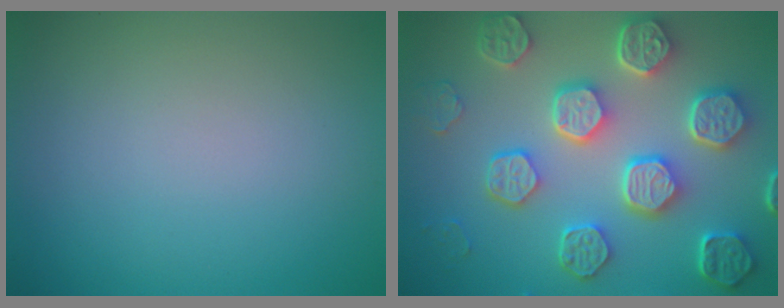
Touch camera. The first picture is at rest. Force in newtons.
{"total": 8.3, "press": 6.2, "slide": 5.6}